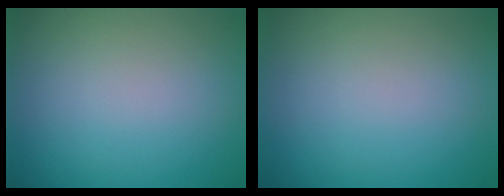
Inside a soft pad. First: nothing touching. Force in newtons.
{"total": 0.0}